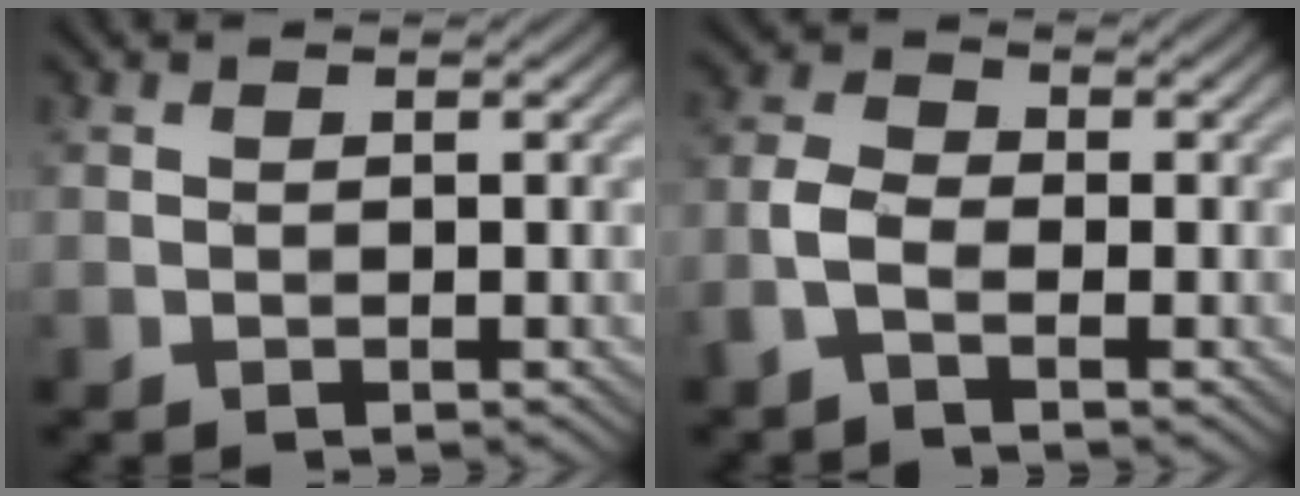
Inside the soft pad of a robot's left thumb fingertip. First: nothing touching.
{"total": 3.7, "force": [-1.8, 1.9, 2.6], "torque": [-0.069, 0.009, -0.047]}